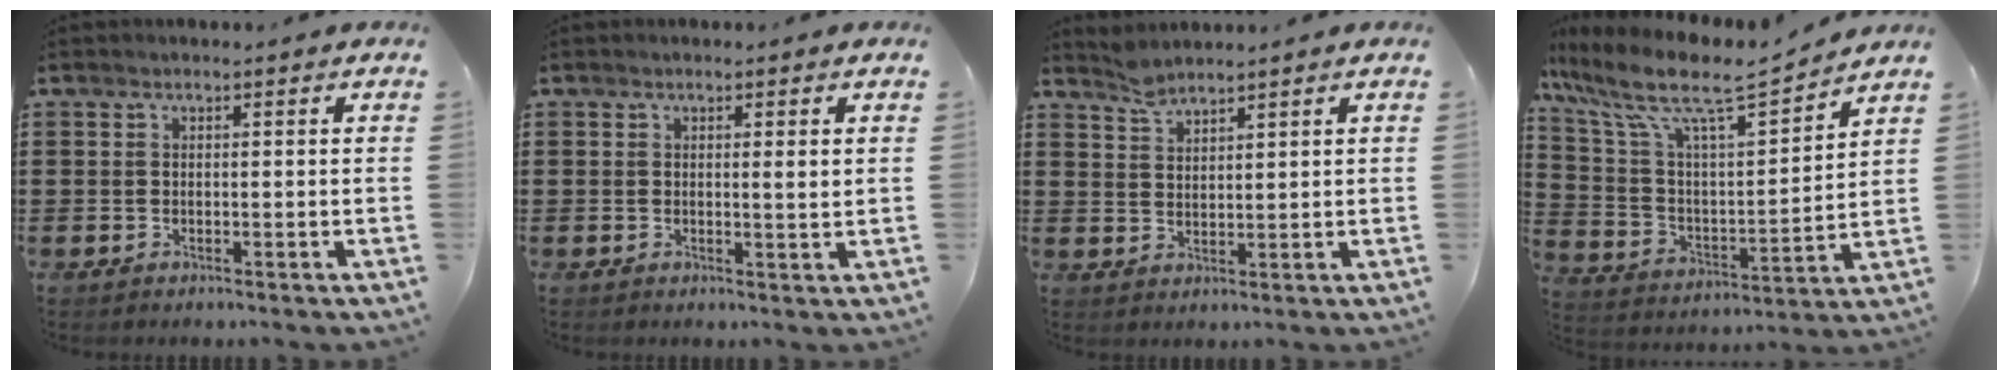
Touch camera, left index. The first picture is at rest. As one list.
[{"total": 1.7, "force": [0.7, 0.1, 1.5], "torque": [-0.025, -0.002, 0.010]}, {"total": 2.7, "force": [2.6, 0.4, 0.6], "torque": [-0.019, -0.002, 0.050]}, {"total": 10.5, "force": [7.9, 2.0, 6.7], "torque": [-0.162, -0.048, 0.128]}]